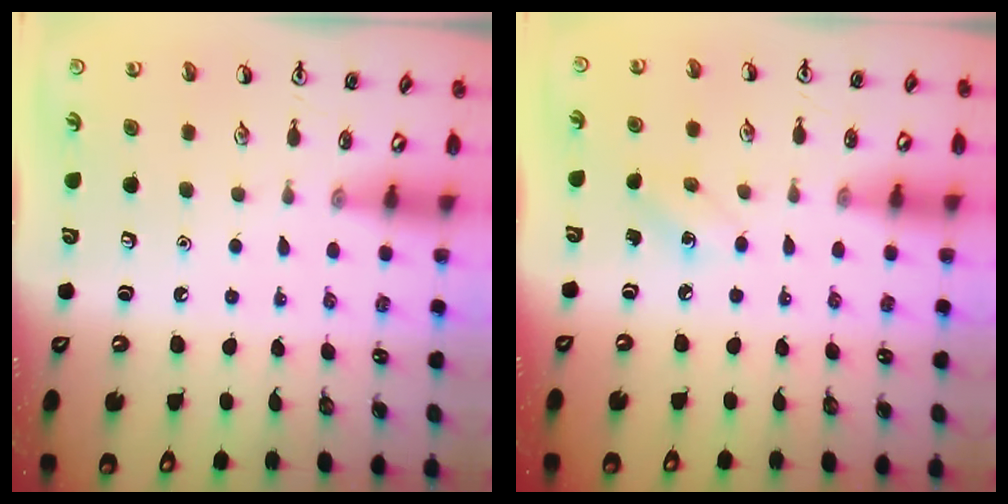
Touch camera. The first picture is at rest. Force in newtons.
{"total": 5.0, "press": 4.7, "slide": 1.7}